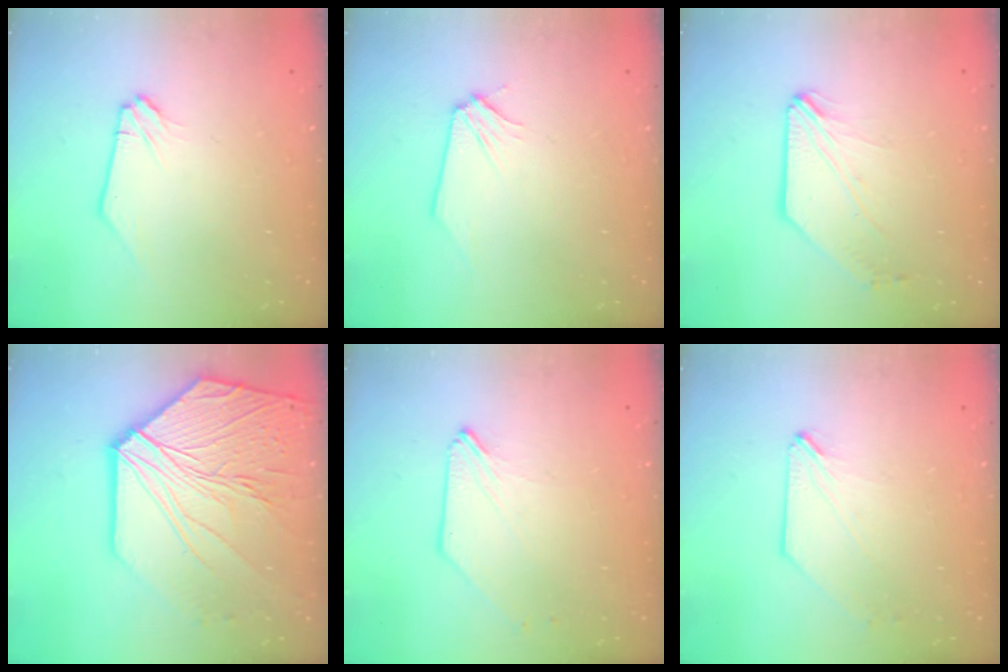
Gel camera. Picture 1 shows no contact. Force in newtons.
{"total": 0.0}
{"total": 1.3, "press": 1.3, "slide": 0.3}
{"total": 18.8, "press": 18.6, "slide": 2.8}
{"total": 1.7, "press": 1.6, "slide": 0.3}
{"total": 1.3, "press": 1.3, "slide": 0.3}